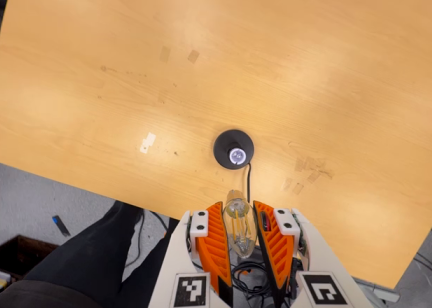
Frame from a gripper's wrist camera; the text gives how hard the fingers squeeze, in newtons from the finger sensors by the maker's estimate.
{"total": 14.0, "left": 14.5, "right": 13.6}